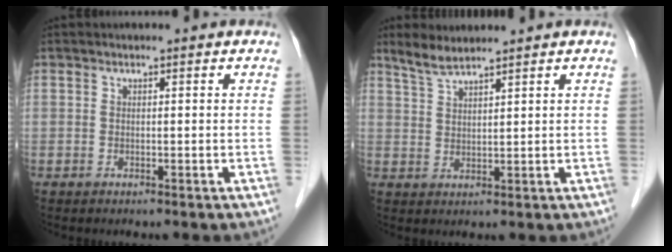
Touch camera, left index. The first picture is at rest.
{"total": 3.6, "force": [3.3, 0.2, 1.5], "torque": [-0.036, 0.005, 0.071]}